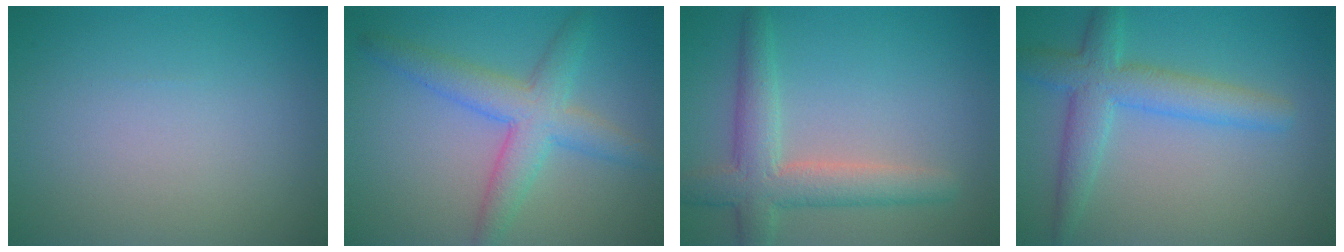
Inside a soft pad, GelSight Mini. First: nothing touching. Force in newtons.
{"total": 4.7, "press": 4.7, "slide": 0.0}
{"total": 4.9, "press": 4.9, "slide": 0.3}
{"total": 4.5, "press": 4.5, "slide": 0.1}